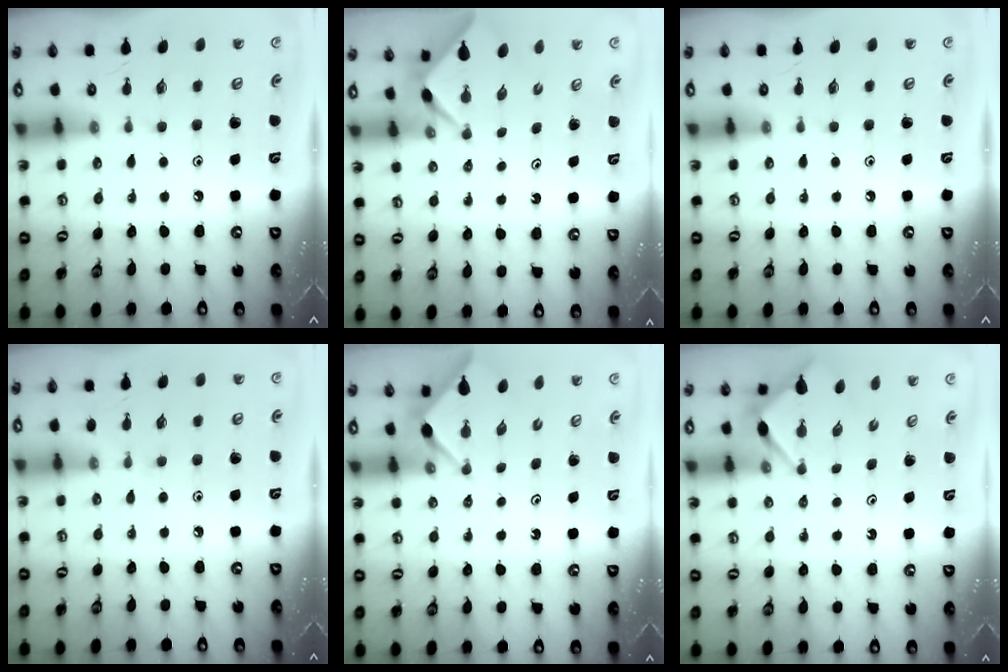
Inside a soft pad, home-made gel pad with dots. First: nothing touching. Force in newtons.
{"total": 2.3, "press": 2.3, "slide": 0.3}
{"total": 0.0}
{"total": 5.5, "press": 5.4, "slide": 0.8}
{"total": 2.8, "press": 2.8, "slide": 0.4}
{"total": 3.4, "press": 3.4, "slide": 0.4}